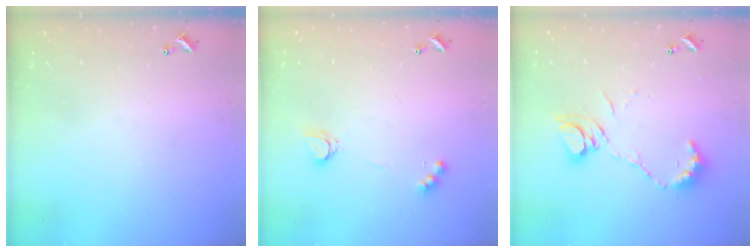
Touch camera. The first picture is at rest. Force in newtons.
{"total": 2.8, "press": 2.8, "slide": 0.5}
{"total": 9.5, "press": 9.5, "slide": 0.4}